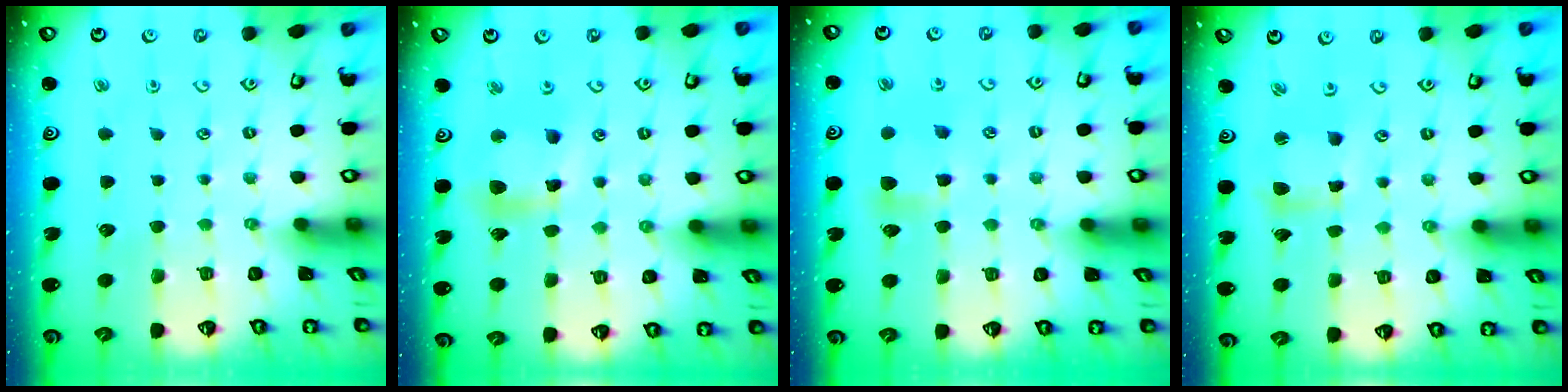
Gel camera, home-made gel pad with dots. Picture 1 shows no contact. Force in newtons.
{"total": 10.7, "press": 10.6, "slide": 1.3}
{"total": 6.2, "press": 6.2, "slide": 0.8}
{"total": 4.3, "press": 4.2, "slide": 0.5}